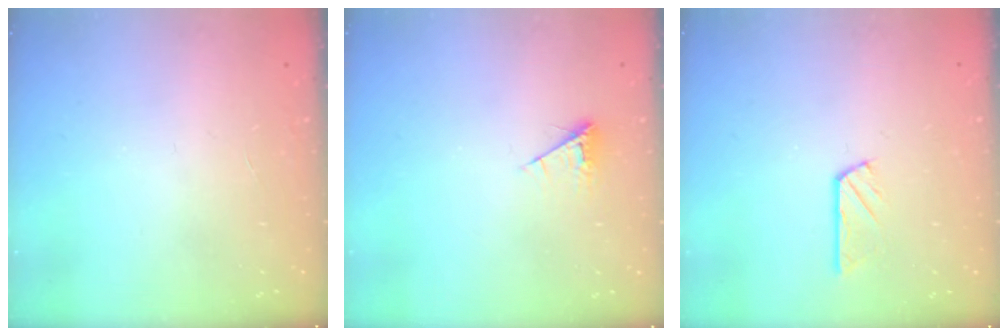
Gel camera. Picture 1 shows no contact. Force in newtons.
{"total": 4.7, "press": 4.7, "slide": 0.5}
{"total": 3.5, "press": 3.4, "slide": 0.4}